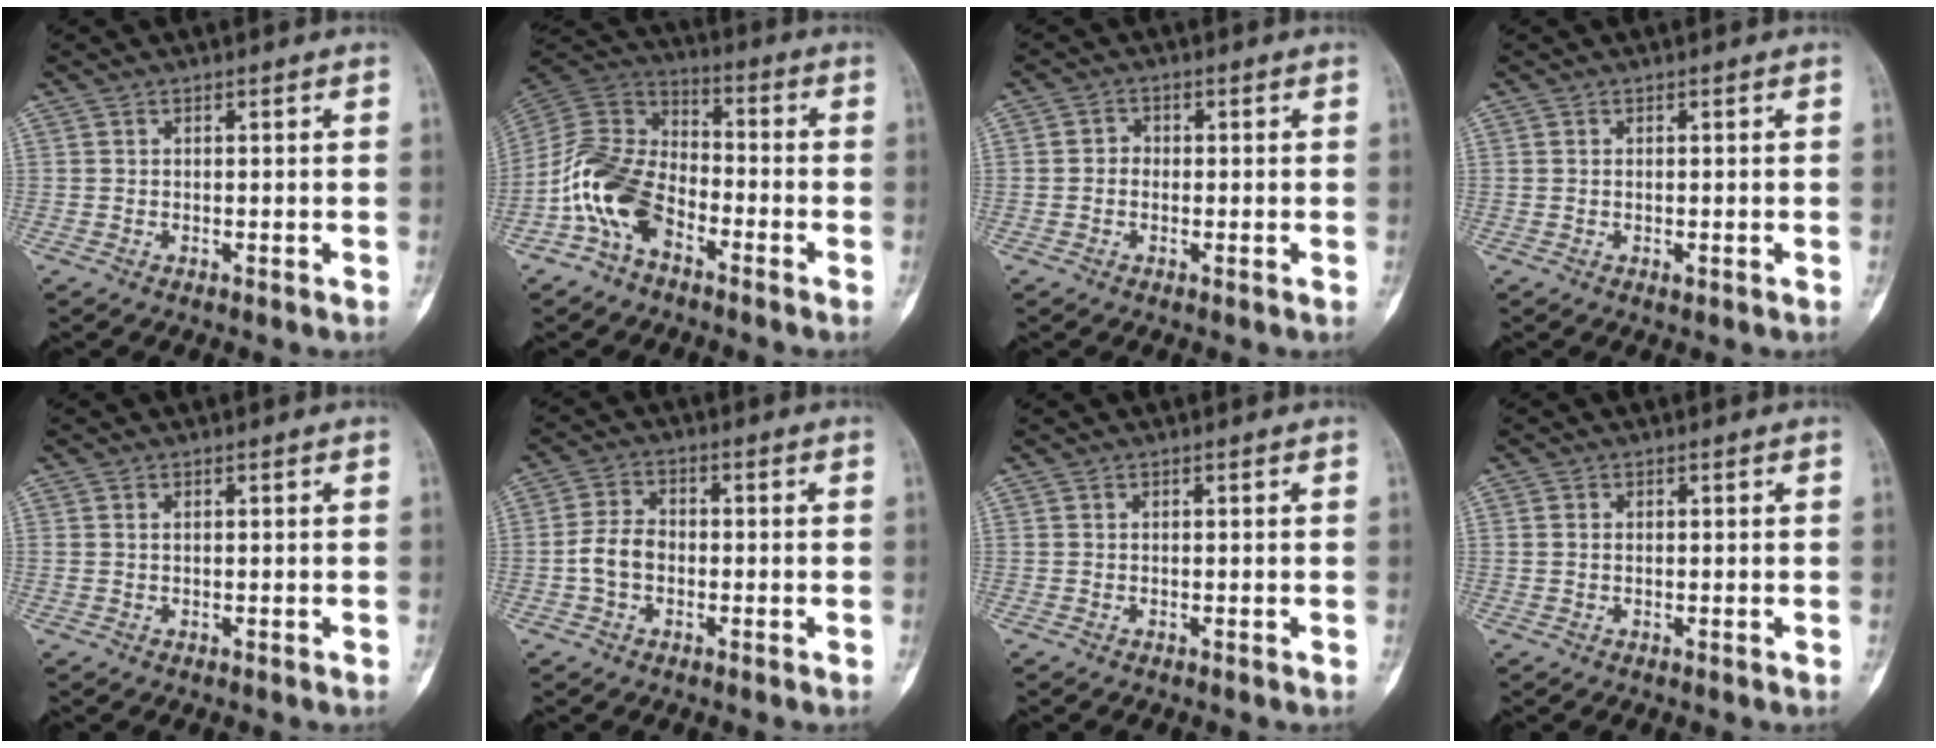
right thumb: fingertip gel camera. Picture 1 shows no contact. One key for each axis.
{"total": 13.3, "fx": -5.9, "fy": 8.4, "fz": 8.5, "tx": -0.160, "ty": 0.054, "tz": -0.127}
{"total": 2.1, "fx": -0.3, "fy": 1.9, "fz": 0.8, "tx": 0.000, "ty": 0.009, "tz": -0.010}
{"total": 0.8, "fx": -0.1, "fy": 0.4, "fz": 0.6, "tx": -0.011, "ty": -0.002, "tz": 0.001}
{"total": 0.8, "fx": 0.3, "fy": 0.5, "fz": 0.6, "tx": -0.017, "ty": 0.007, "tz": 0.009}
{"total": 5.5, "fx": -1.2, "fy": 3.9, "fz": 3.7, "tx": -0.069, "ty": 0.020, "tz": -0.028}
{"total": 0.0}
{"total": 0.7, "fx": 0.1, "fy": 0.6, "fz": 0.4, "tx": -0.008, "ty": 0.000, "tz": 0.001}